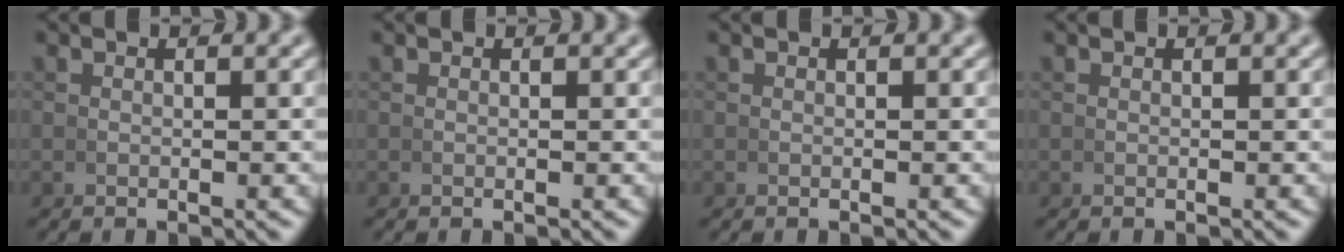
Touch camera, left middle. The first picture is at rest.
{"total": 0.0}
{"total": 0.0}
{"total": 0.0}